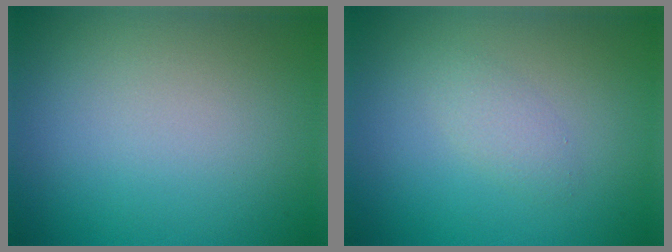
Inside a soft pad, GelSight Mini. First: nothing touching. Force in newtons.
{"total": 1.4, "press": 1.4, "slide": 0.1}